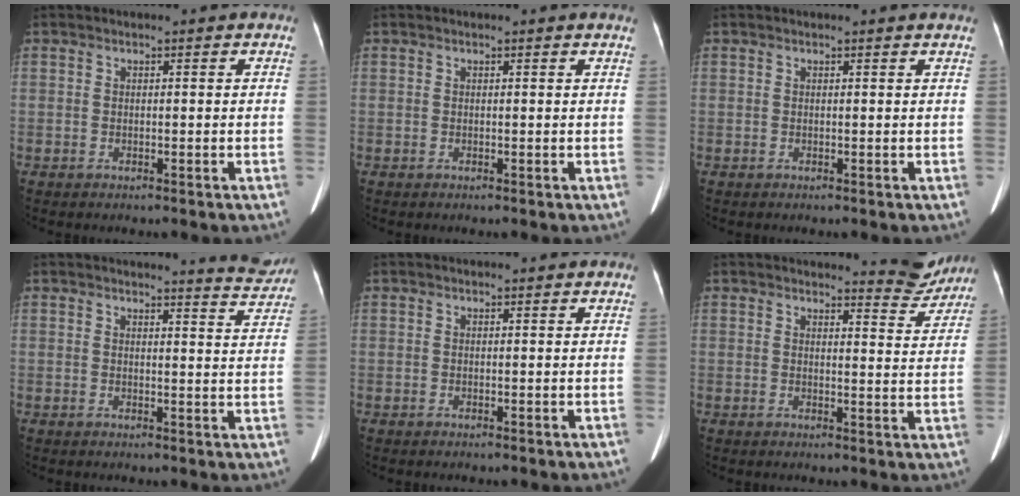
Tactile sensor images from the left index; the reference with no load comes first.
{"total": 0.6, "force": [0.5, 0.0, 0.2], "torque": [-0.010, -0.003, 0.003]}
{"total": 1.3, "force": [1.2, -0.1, 0.3], "torque": [-0.015, -0.004, 0.011]}
{"total": 5.5, "force": [5.5, -0.1, 0.3], "torque": [-0.007, -0.030, 0.048]}
{"total": 0.5, "force": [0.5, 0.0, 0.2], "torque": [-0.004, 0.002, 0.007]}
{"total": 5.5, "force": [5.5, 0.5, 0.1], "torque": [0.002, -0.033, 0.055]}